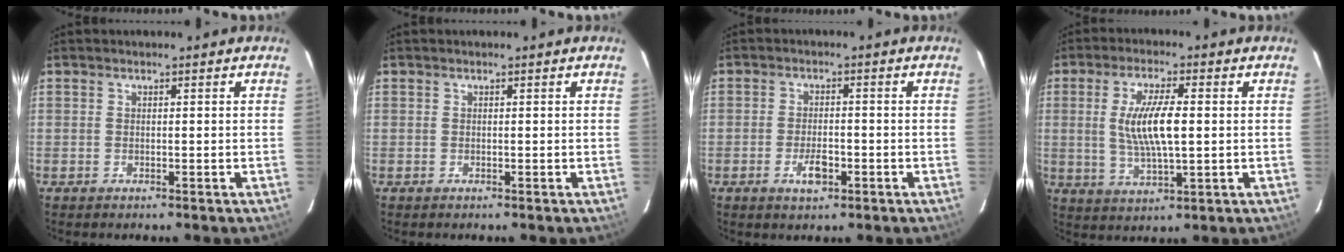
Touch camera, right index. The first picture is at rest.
{"total": 0.0}
{"total": 4.3, "force": [-2.0, 2.1, 3.2], "torque": [-0.066, -0.004, -0.033]}
{"total": 9.4, "force": [0.7, 2.4, 9.1], "torque": [-0.175, -0.003, 0.019]}